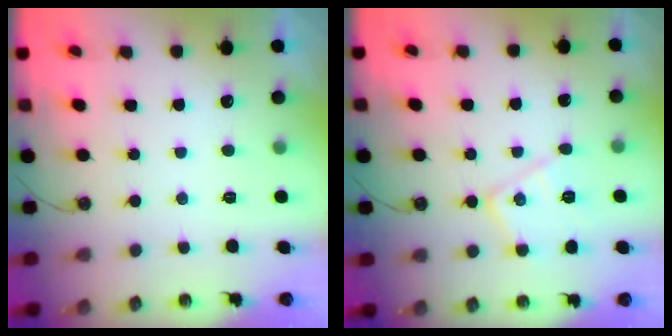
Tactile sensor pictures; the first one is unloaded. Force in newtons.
{"total": 11.0, "press": 11.0, "slide": 0.5}